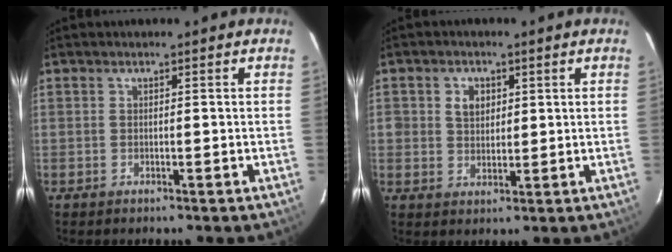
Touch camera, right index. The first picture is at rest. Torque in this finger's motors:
{"motor_torque": [0.07, 0.04, 0.08, 0.04]}